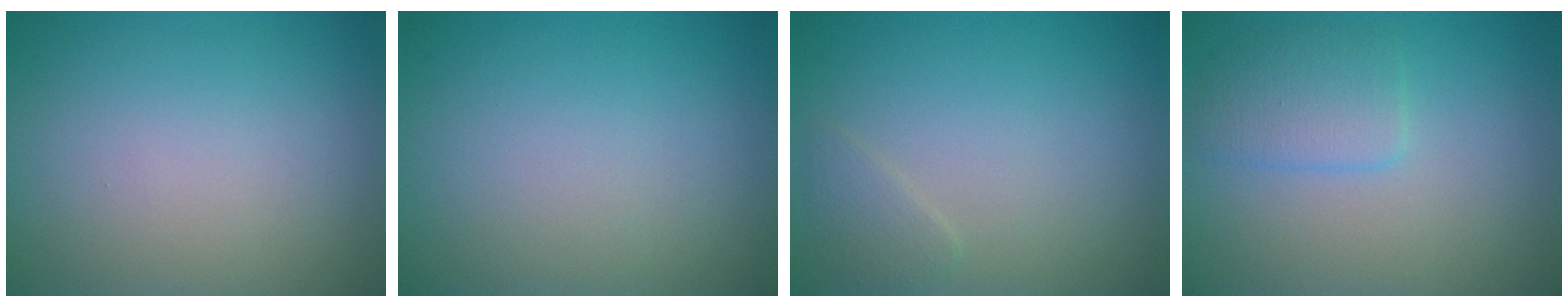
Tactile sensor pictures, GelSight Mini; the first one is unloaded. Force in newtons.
{"total": 0.0}
{"total": 1.2, "press": 1.2, "slide": 0.0}
{"total": 2.5, "press": 2.5, "slide": 0.1}